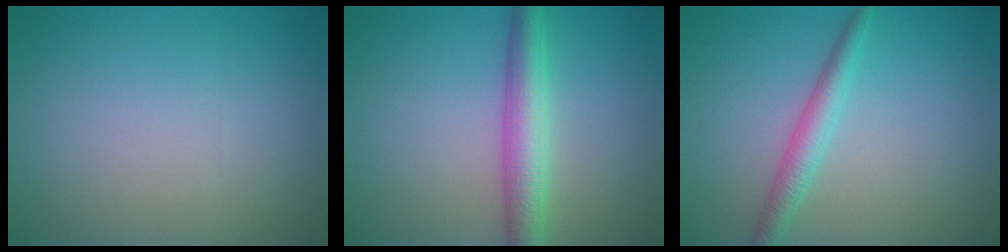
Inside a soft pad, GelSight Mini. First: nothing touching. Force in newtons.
{"total": 4.3, "press": 4.3, "slide": 0.0}
{"total": 2.5, "press": 2.5, "slide": 0.1}